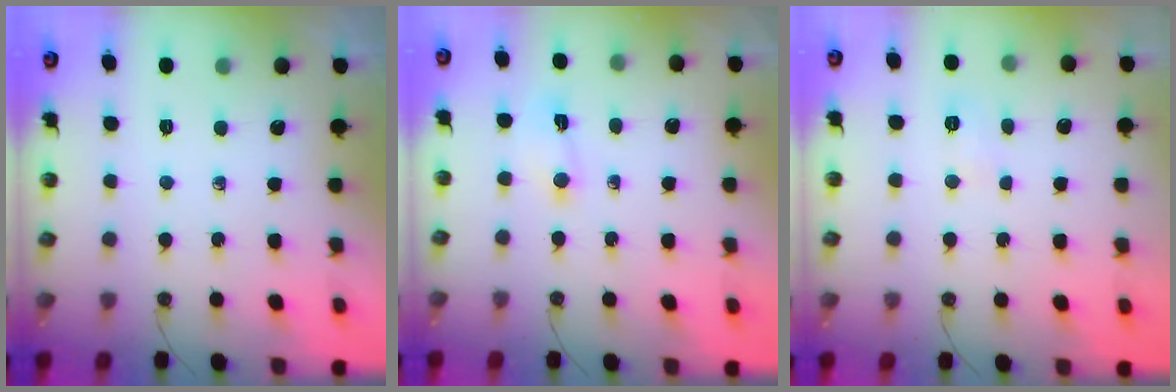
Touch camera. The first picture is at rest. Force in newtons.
{"total": 3.8, "press": 3.7, "slide": 0.4}
{"total": 3.1, "press": 3.0, "slide": 1.0}